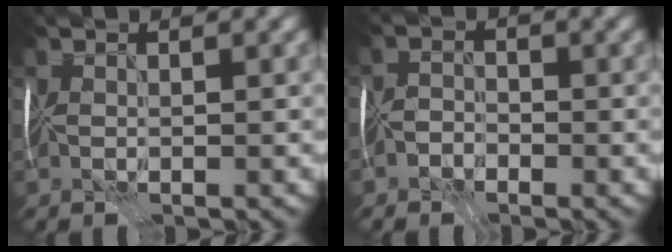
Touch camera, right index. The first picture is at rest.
{"total": 1.9, "force": [-1.8, 0.2, -0.4], "torque": [0.016, 0.004, -0.036]}